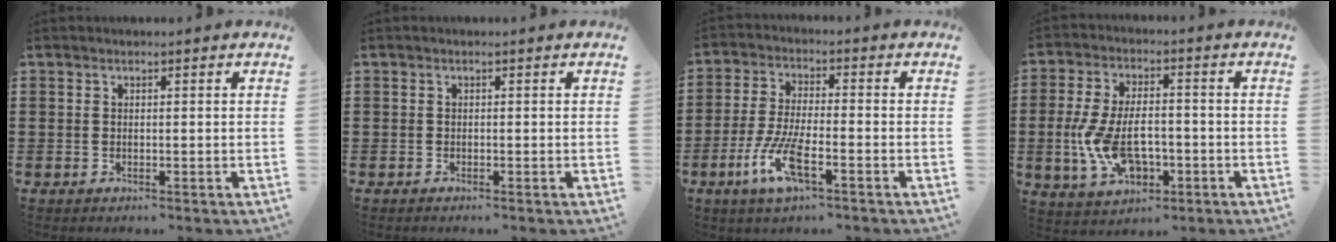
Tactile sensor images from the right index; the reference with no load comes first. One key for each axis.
{"total": 0.0}
{"total": 7.8, "fx": -3.7, "fy": 1.9, "fz": 6.5, "tx": -0.158, "ty": -0.016, "tz": -0.074}
{"total": 9.7, "fx": -2.0, "fy": 5.3, "fz": 7.9, "tx": -0.177, "ty": 0.005, "tz": -0.039}